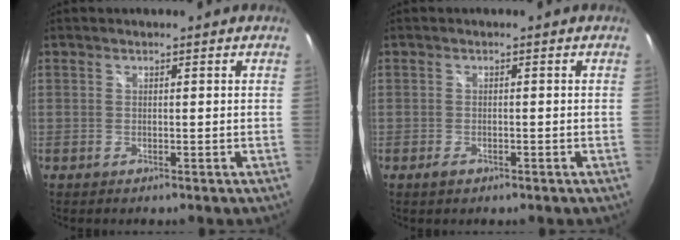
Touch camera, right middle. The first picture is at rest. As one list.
[{"total": 1.7, "force": [-1.1, 0.9, 0.9], "torque": [-0.016, -0.004, -0.020]}]